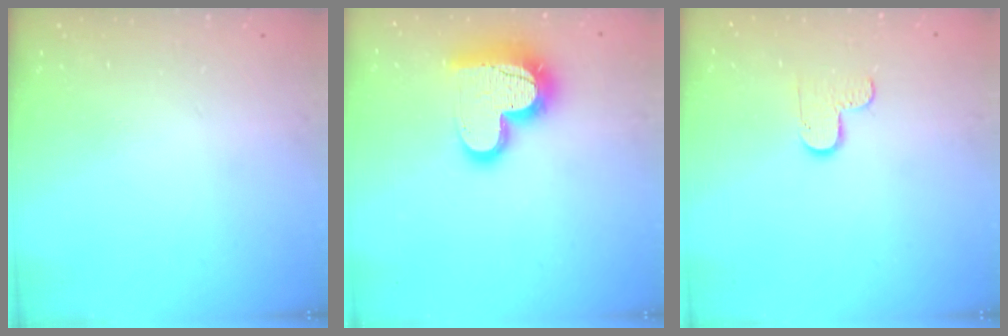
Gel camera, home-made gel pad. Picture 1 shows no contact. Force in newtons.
{"total": 17.7, "press": 17.7, "slide": 1.5}
{"total": 5.7, "press": 5.7, "slide": 0.5}